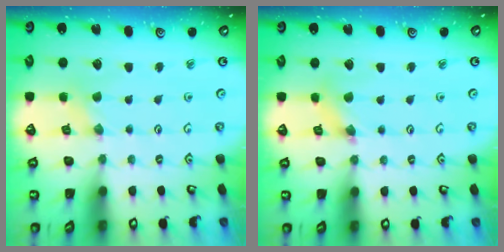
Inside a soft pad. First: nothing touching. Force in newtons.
{"total": 2.5, "press": 2.5, "slide": 0.4}